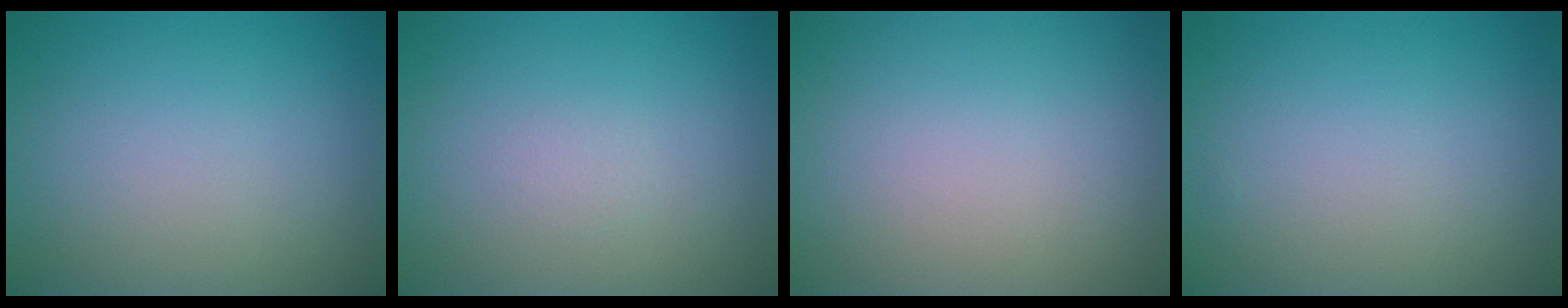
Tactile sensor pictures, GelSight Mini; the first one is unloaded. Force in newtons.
{"total": 0.6, "press": 0.6, "slide": 0.1}
{"total": 0.0}
{"total": 0.0}